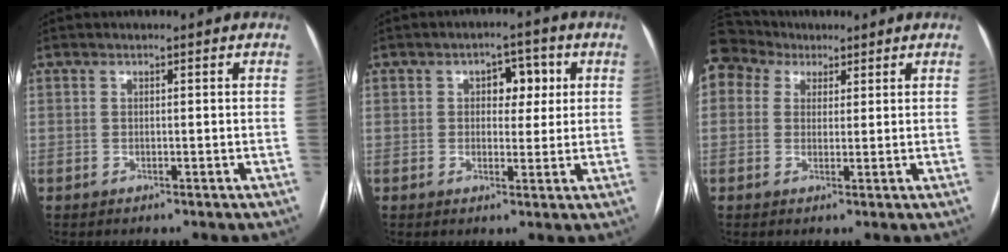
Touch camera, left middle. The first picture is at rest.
{"total": 4.6, "force": [1.4, 2.7, 3.5], "torque": [-0.042, 0.015, 0.020]}
{"total": 5.0, "force": [3.6, 3.5, 0.1], "torque": [-0.003, 0.033, 0.070]}